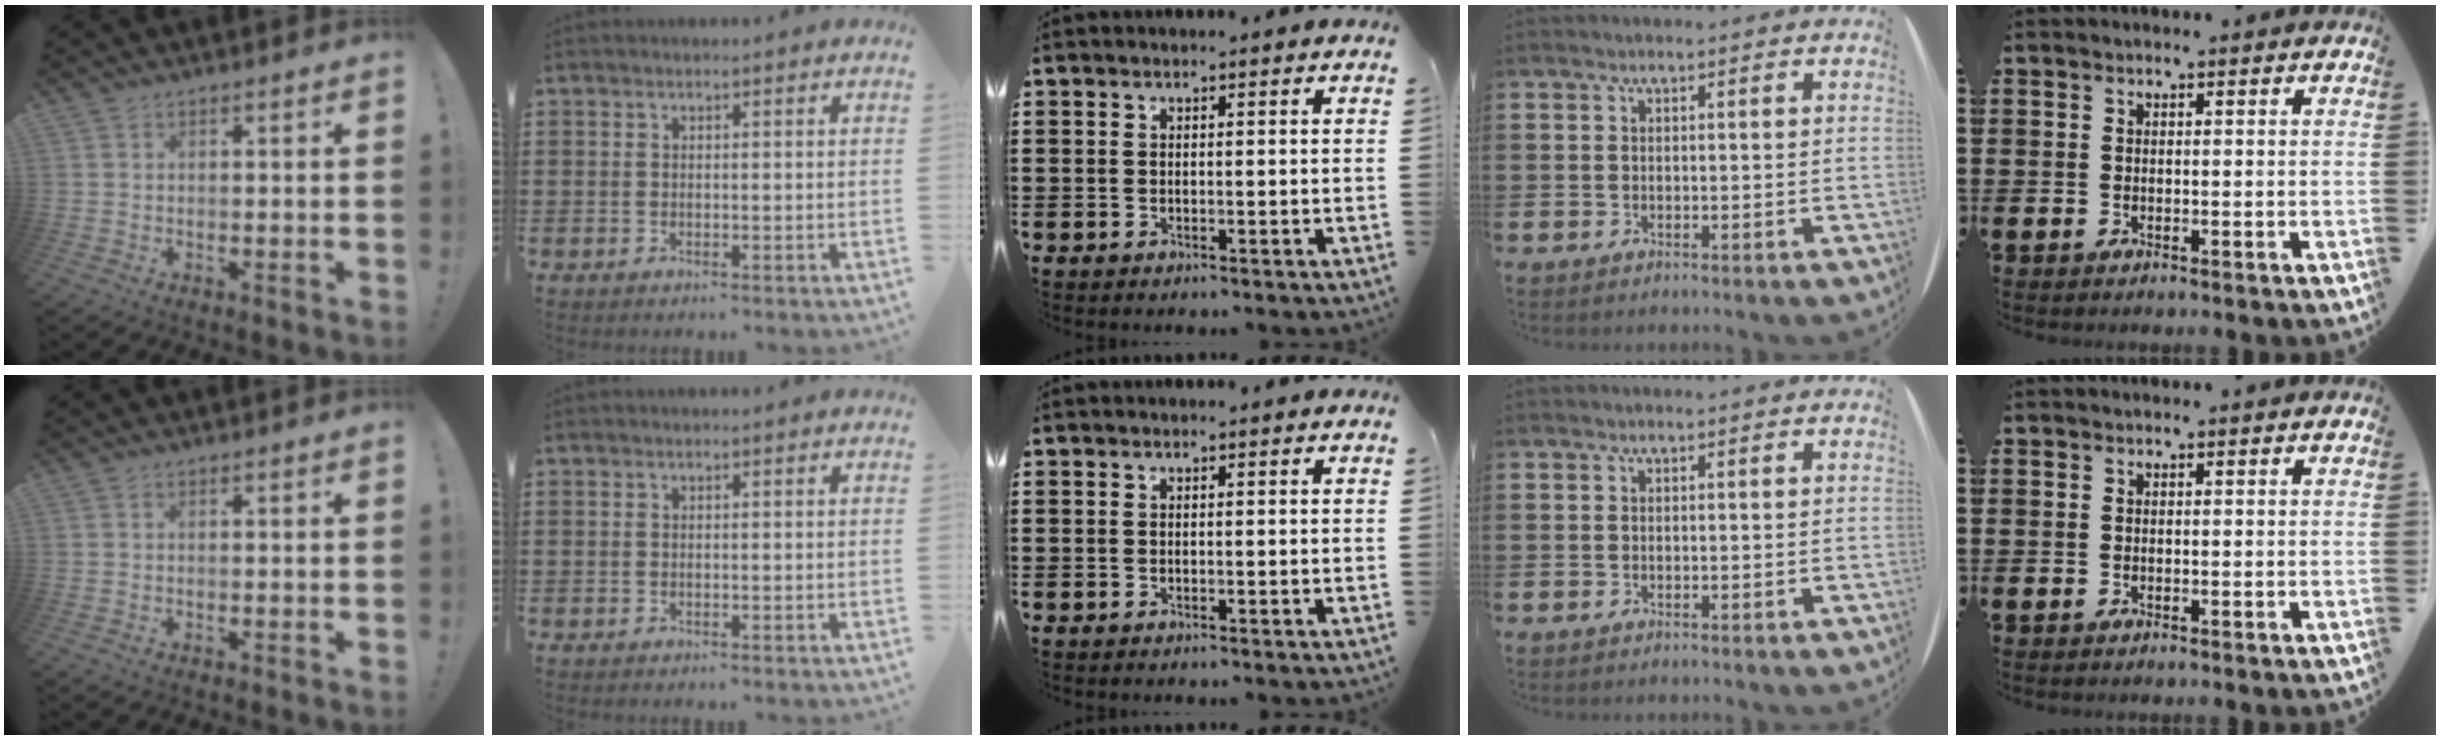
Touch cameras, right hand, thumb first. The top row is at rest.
{}